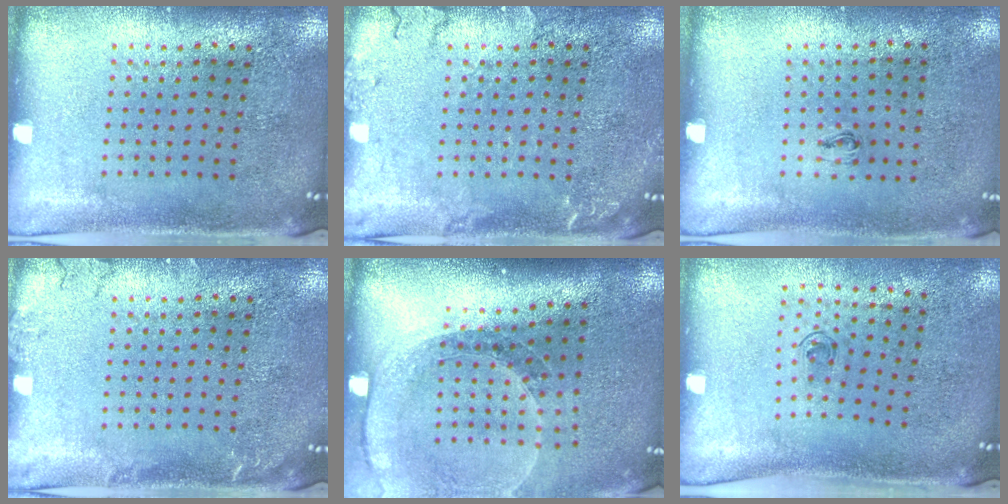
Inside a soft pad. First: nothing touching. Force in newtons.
{"total": 1.9, "press": 1.9, "slide": 0.3}
{"total": 0.6, "press": 0.2, "slide": 0.5}
{"total": 1.2, "press": 1.2, "slide": 0.3}
{"total": 1.8, "press": 1.7, "slide": 0.6}
{"total": 0.6, "press": 0.4, "slide": 0.5}